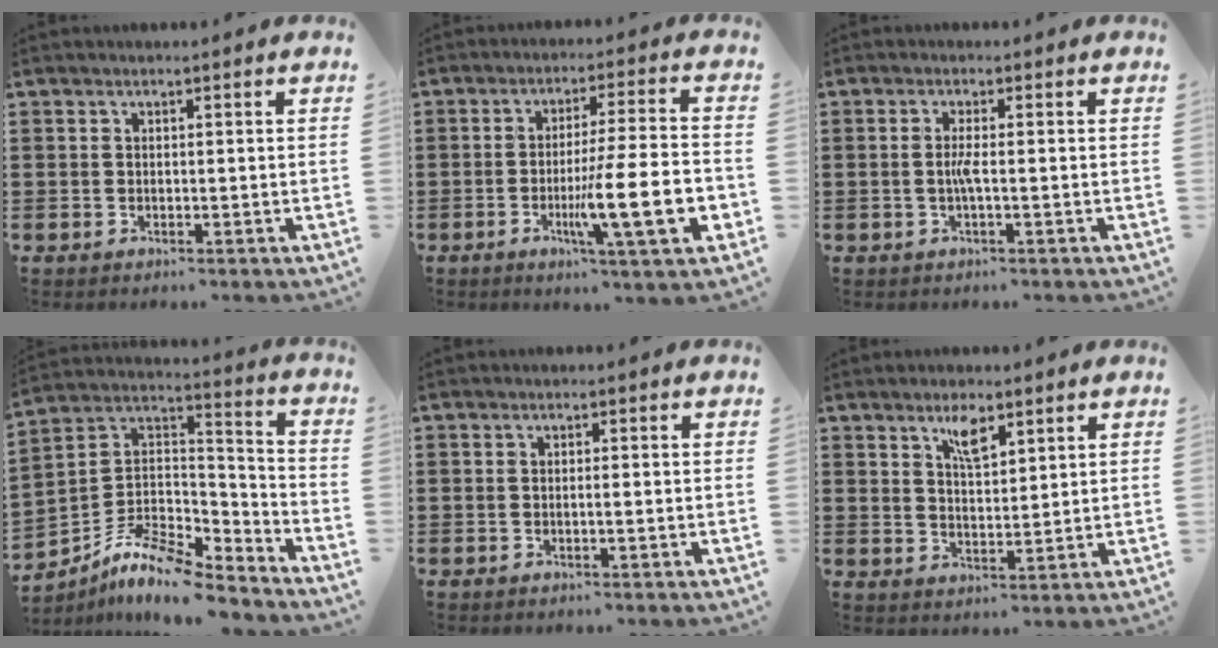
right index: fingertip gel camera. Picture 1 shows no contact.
{"total": 13.7, "force": [-3.8, 1.6, 13.0], "torque": [-0.217, -0.017, -0.067]}
{"total": 2.3, "force": [-0.4, -0.2, 2.2], "torque": [-0.051, -0.007, -0.013]}
{"total": 9.7, "force": [-8.2, 2.6, 4.5], "torque": [-0.096, 0.011, -0.165]}
{"total": 0.6, "force": [-0.2, -0.1, 0.5], "torque": [-0.009, -0.003, -0.003]}
{"total": 4.2, "force": [2.8, 1.3, 2.8], "torque": [-0.047, -0.002, 0.047]}